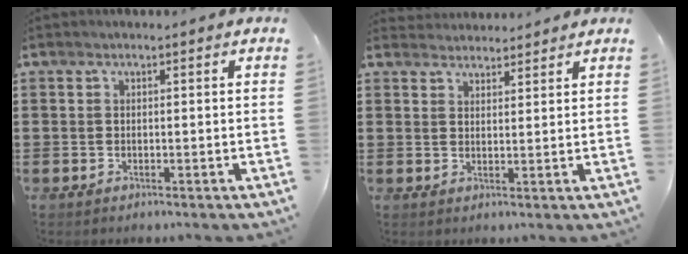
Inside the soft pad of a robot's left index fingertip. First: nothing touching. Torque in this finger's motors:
{"motor_torque": [1.09, -1.05, 0.05, 0.01]}